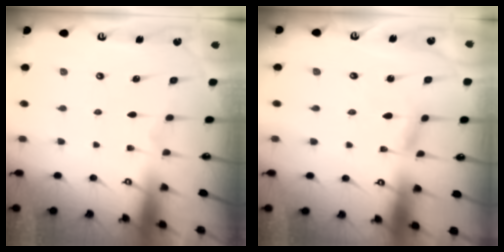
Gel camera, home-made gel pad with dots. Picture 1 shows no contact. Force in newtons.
{"total": 3.0, "press": 3.0, "slide": 0.1}